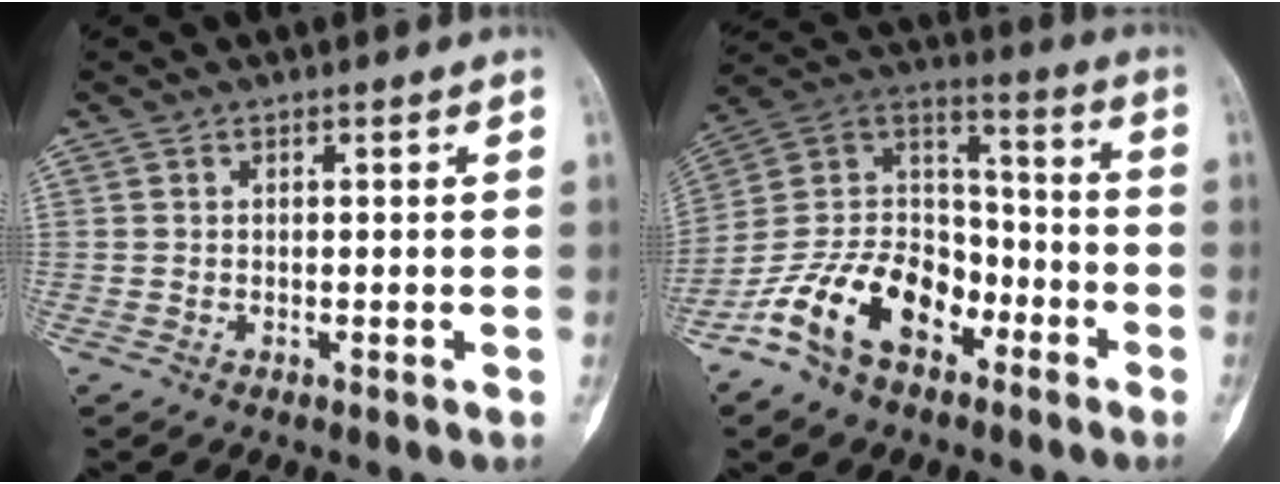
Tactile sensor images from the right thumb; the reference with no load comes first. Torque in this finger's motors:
{"motor_torque": [2.24, 2.24, 1.38, -1.39, 0.14]}